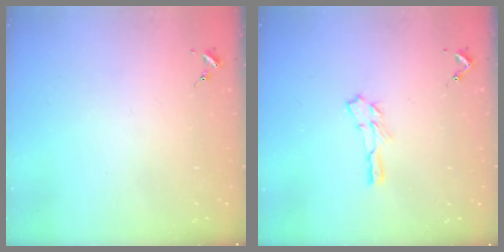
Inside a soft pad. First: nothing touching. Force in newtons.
{"total": 6.3, "press": 6.3, "slide": 0.3}